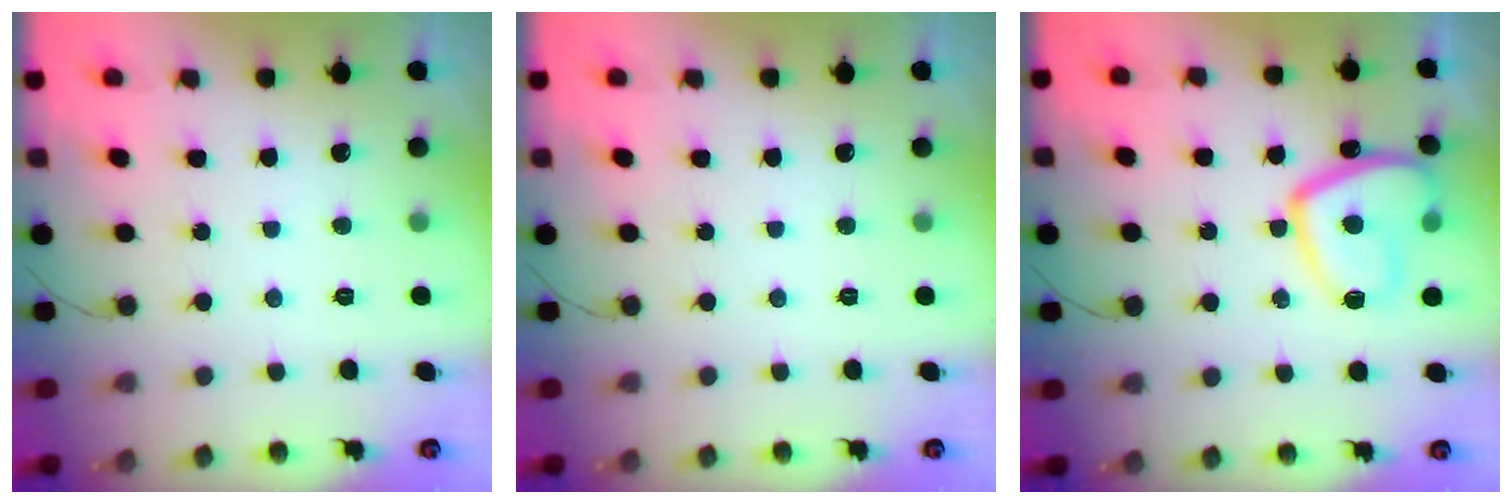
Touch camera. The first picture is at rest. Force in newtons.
{"total": 0.0}
{"total": 14.2, "press": 14.2, "slide": 1.4}